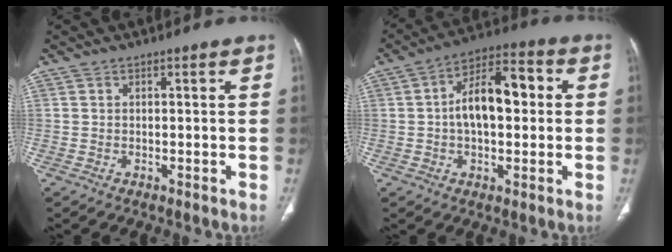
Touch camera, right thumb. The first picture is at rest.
{"total": 13.1, "force": [1.0, 7.2, 10.9], "torque": [-0.165, 0.032, 0.007]}